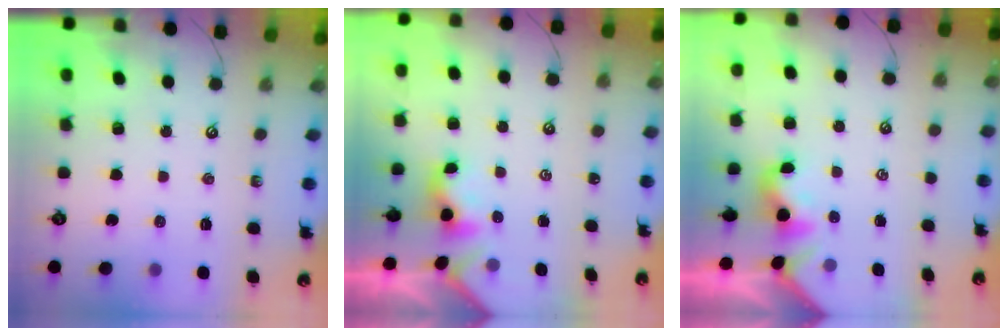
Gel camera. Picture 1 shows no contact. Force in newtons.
{"total": 0.0}
{"total": 2.1, "press": 2.1, "slide": 0.5}